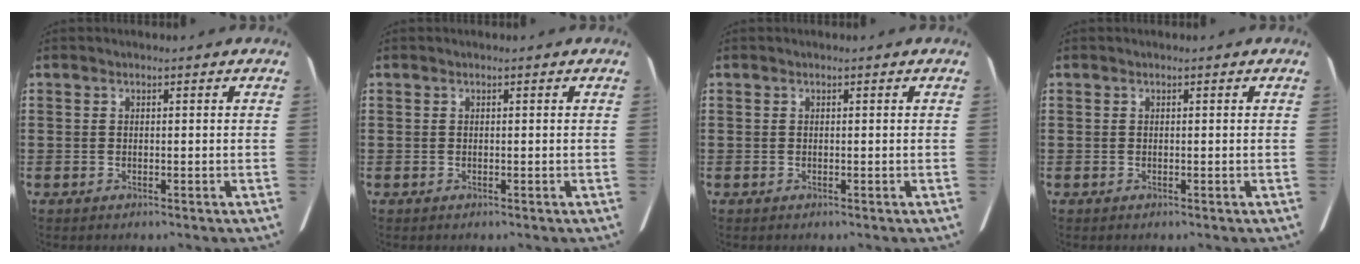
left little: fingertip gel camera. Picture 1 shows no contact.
{"total": 0.0}
{"total": 0.0}
{"total": 0.0}